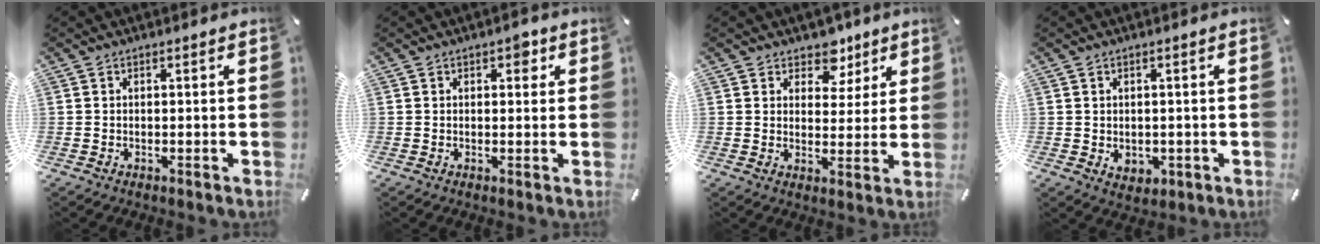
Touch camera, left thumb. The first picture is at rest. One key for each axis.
{"total": 2.4, "fx": 1.2, "fy": 1.5, "fz": 1.4, "tx": -0.008, "ty": -0.002, "tz": 0.014}
{"total": 7.2, "fx": 5.0, "fy": 5.0, "fz": 1.2, "tx": -0.004, "ty": -0.035, "tz": 0.084}
{"total": 2.8, "fx": -0.1, "fy": 2.6, "fz": 1.1, "tx": -0.004, "ty": -0.004, "tz": -0.003}